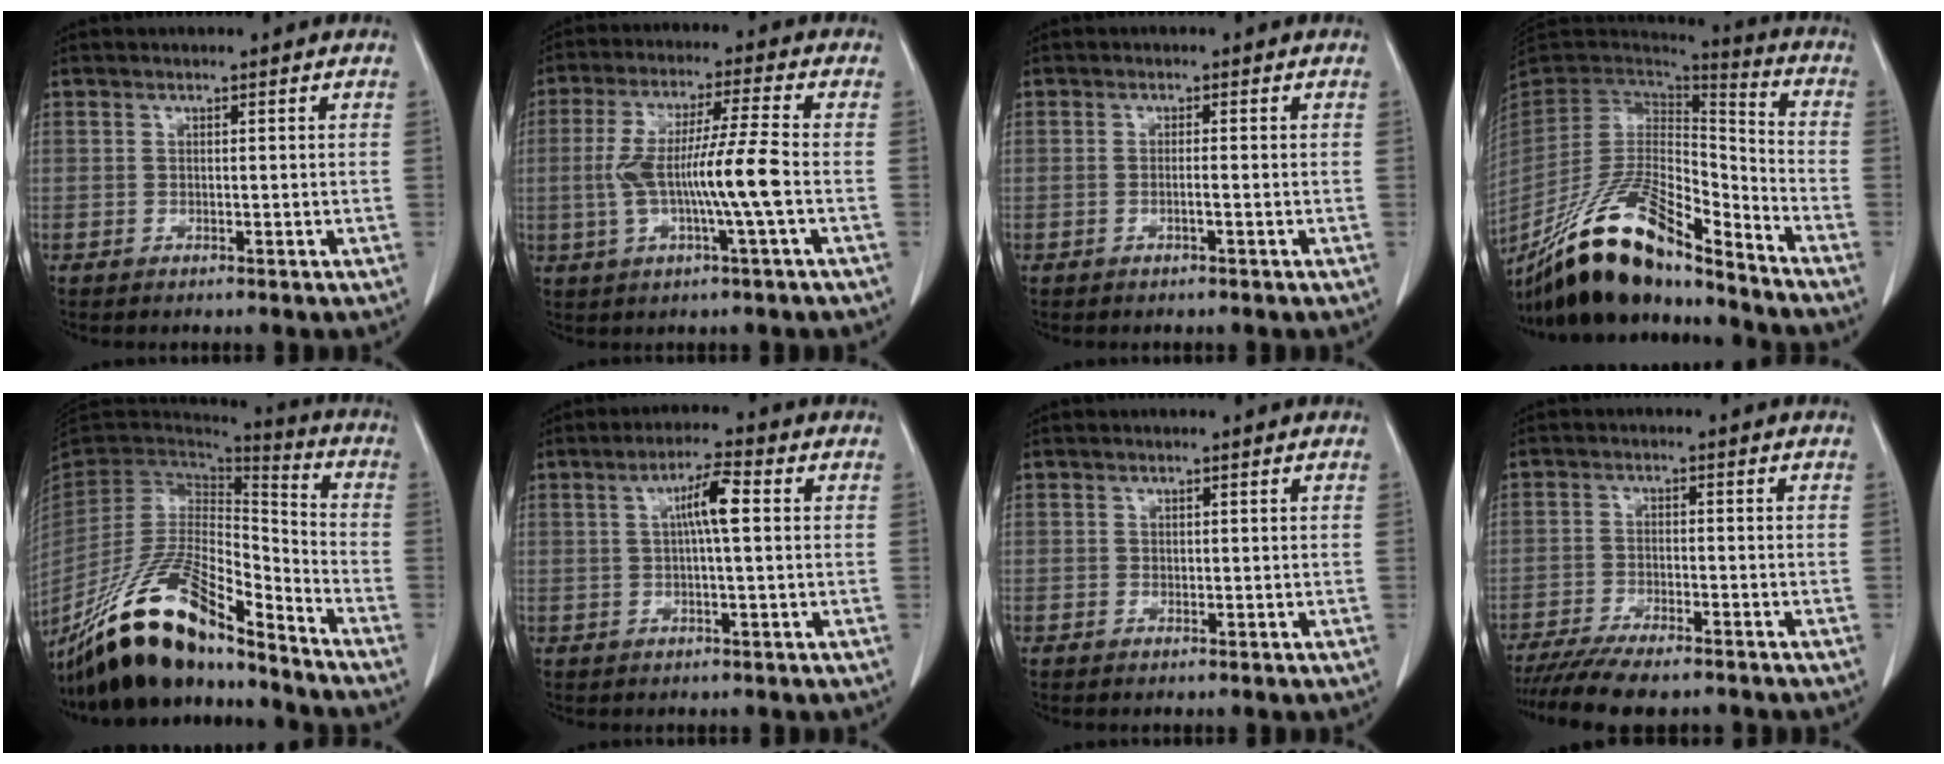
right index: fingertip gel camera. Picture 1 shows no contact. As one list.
[{"total": 10.4, "force": [-1.7, -0.4, 10.3], "torque": [-0.202, 0.009, -0.033]}, {"total": 1.1, "force": [-0.5, -0.1, 0.9], "torque": [-0.017, 0.001, -0.009]}, {"total": 21.4, "force": [-17.0, 4.7, 12.2], "torque": [-0.244, -0.002, -0.312]}, {"total": 20.5, "force": [-16.1, 4.8, 11.7], "torque": [-0.234, -0.004, -0.298]}, {"total": 5.2, "force": [0.9, 0.3, 5.1], "torque": [-0.092, 0.010, 0.014]}, {"total": 0.0}, {"total": 10.9, "force": [-9.3, 2.1, 5.4], "torque": [-0.078, -0.014, -0.143]}]